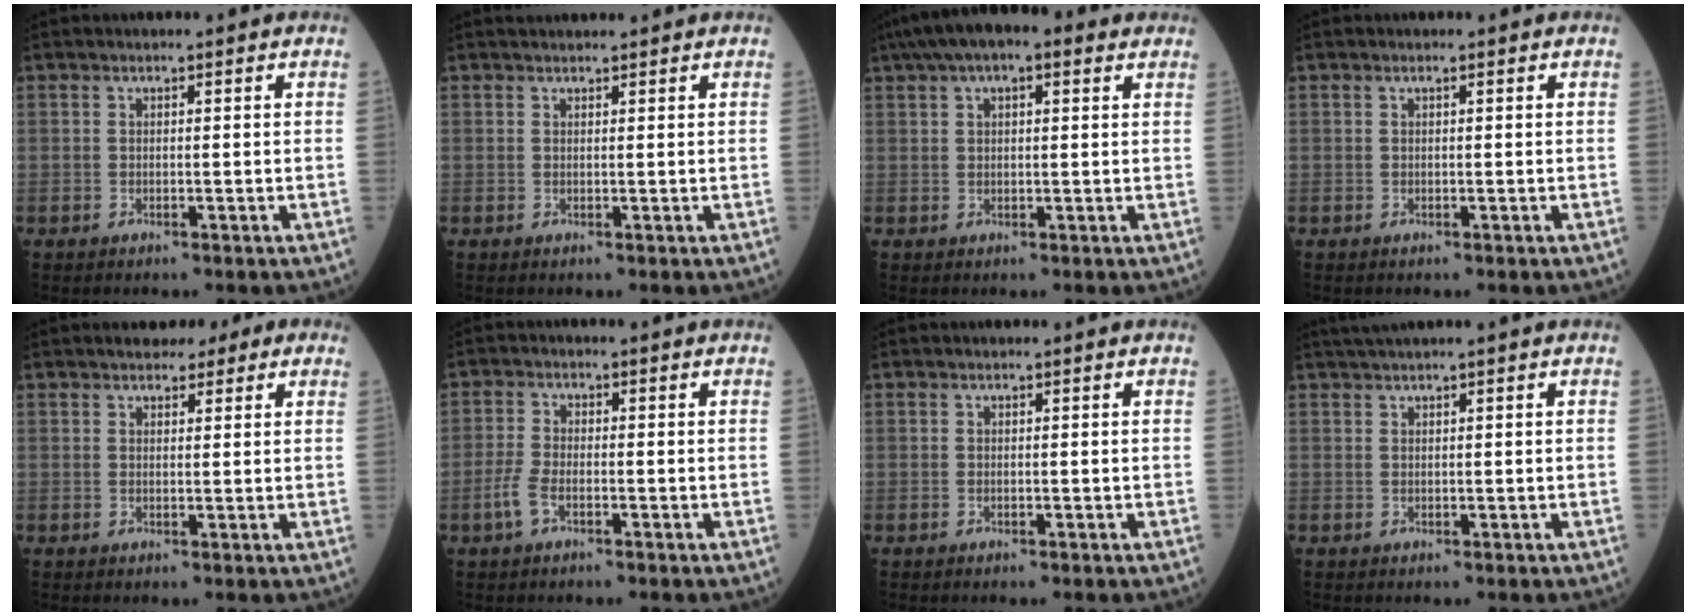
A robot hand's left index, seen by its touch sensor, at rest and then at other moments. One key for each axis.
{"total": 2.1, "fx": 2.0, "fy": 0.3, "fz": 0.6, "tx": -0.007, "ty": 0.023, "tz": 0.032}
{"total": 9.6, "fx": 5.9, "fy": 3.2, "fz": 6.8, "tx": -0.115, "ty": 0.047, "tz": 0.089}
{"total": 0.0}
{"total": 6.1, "fx": 4.3, "fy": 2.6, "fz": 3.5, "tx": -0.039, "ty": 0.027, "tz": 0.052}
{"total": 3.3, "fx": -1.6, "fy": 1.3, "fz": 2.6, "tx": -0.069, "ty": -0.001, "tz": -0.036}
{"total": 0.0}
{"total": 1.9, "fx": 1.4, "fy": -0.4, "fz": 1.3, "tx": -0.029, "ty": 0.013, "tz": 0.031}